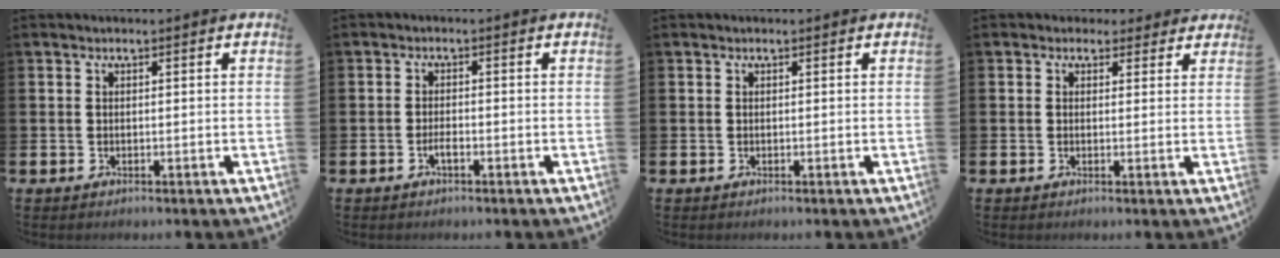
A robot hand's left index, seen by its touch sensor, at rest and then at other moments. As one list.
[{"total": 1.4, "force": [-0.8, 0.4, 1.1], "torque": [-0.021, -0.001, -0.015]}, {"total": 0.0}, {"total": 2.2, "force": [1.7, 1.3, -0.2], "torque": [0.007, -0.002, 0.028]}]